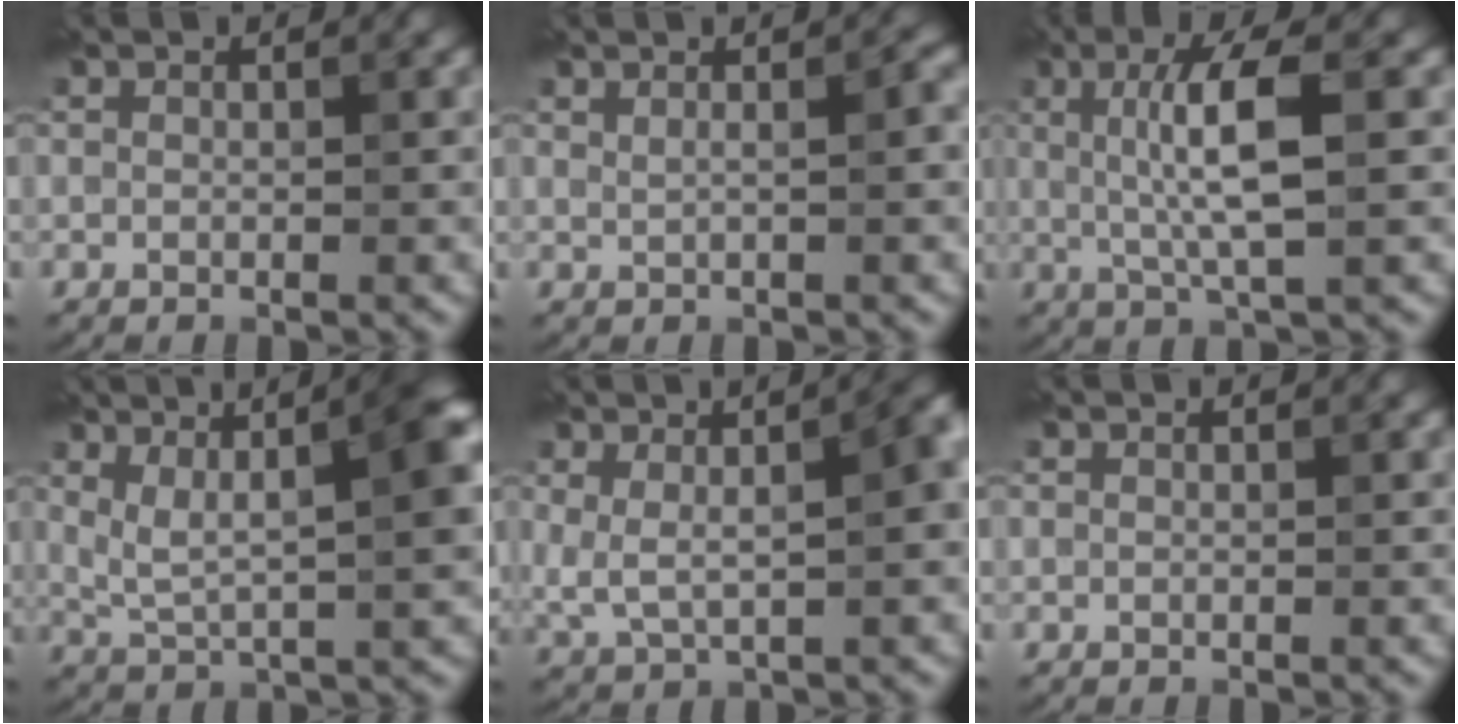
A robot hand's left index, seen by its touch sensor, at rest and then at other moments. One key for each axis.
{"total": 1.6, "fx": 0.6, "fy": 0.5, "fz": 1.4, "tx": -0.019, "ty": 0.001, "tz": 0.010}
{"total": 5.6, "fx": 0.6, "fy": 1.1, "fz": 5.5, "tx": -0.103, "ty": 0.007, "tz": 0.012}
{"total": 9.1, "fx": 3.0, "fy": 3.3, "fz": 8.0, "tx": -0.126, "ty": 0.009, "tz": 0.058}
{"total": 6.6, "fx": 0.9, "fy": 2.6, "fz": 6.0, "tx": -0.109, "ty": 0.001, "tz": 0.016}
{"total": 0.0}